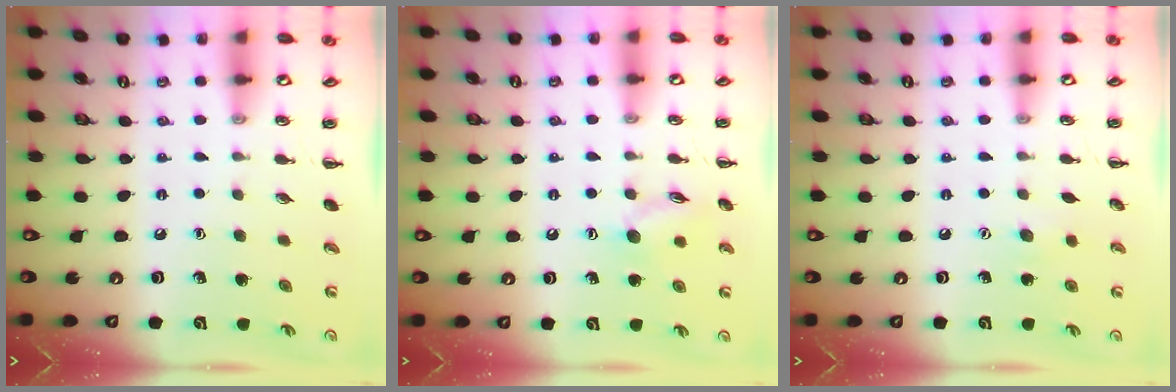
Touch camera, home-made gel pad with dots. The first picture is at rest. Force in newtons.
{"total": 8.7, "press": 8.7, "slide": 0.8}
{"total": 5.0, "press": 4.9, "slide": 0.8}